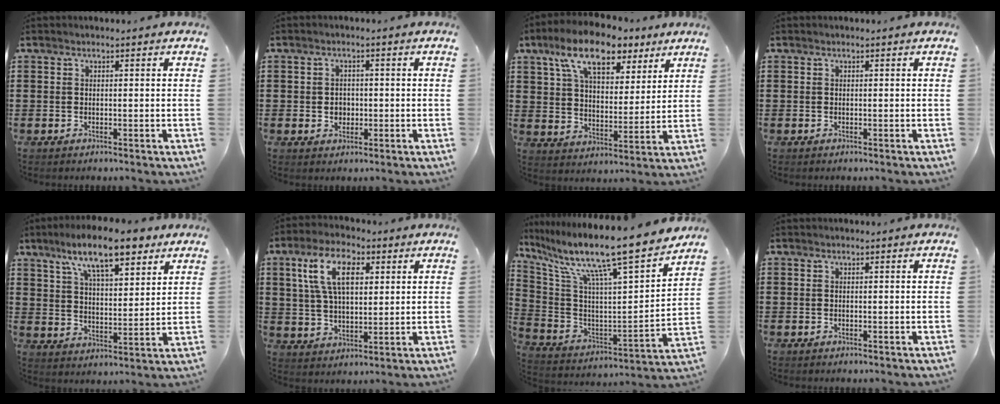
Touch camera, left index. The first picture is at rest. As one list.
[{"total": 2.1, "force": [-0.2, 1.9, 0.9], "torque": [-0.024, 0.007, -0.008]}, {"total": 11.7, "force": [8.2, 4.7, 6.8], "torque": [-0.136, -0.016, 0.147]}, {"total": 0.0}, {"total": 11.8, "force": [8.4, 3.0, 7.7], "torque": [-0.153, -0.014, 0.148]}, {"total": 10.3, "force": [4.1, 5.0, 8.0], "torque": [-0.175, 0.016, 0.073]}, {"total": 13.0, "force": [10.6, 0.2, 7.4], "torque": [-0.162, -0.086, 0.163]}, {"total": 0.0}]